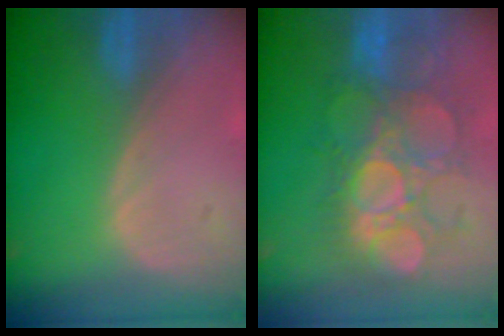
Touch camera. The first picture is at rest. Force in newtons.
{"total": 9.9, "press": 9.9, "slide": 1.0}